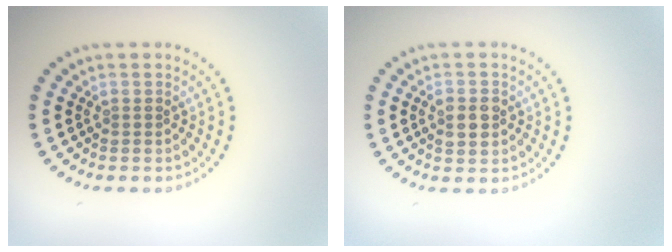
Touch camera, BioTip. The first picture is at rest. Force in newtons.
{"total": 2.6, "press": 2.6, "slide": 0.2}